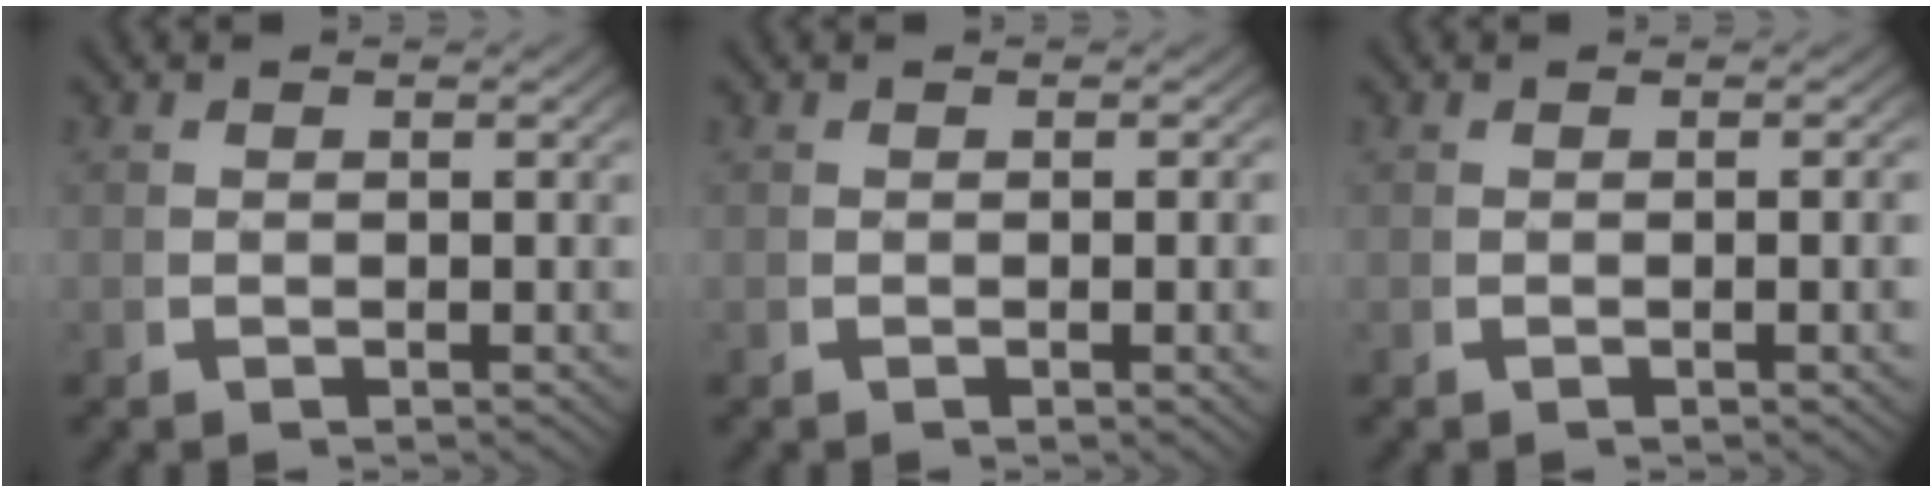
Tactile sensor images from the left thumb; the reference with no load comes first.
{"total": 1.3, "force": [-0.2, 0.1, 1.3], "torque": [-0.019, -0.001, -0.003]}
{"total": 1.3, "force": [-0.2, 0.2, 1.2], "torque": [-0.017, 0.001, -0.005]}